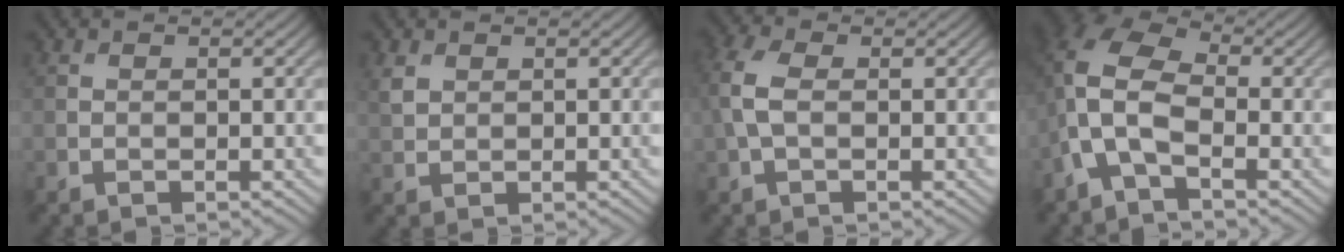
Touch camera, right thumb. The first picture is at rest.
{"total": 1.7, "force": [1.0, 1.2, 0.8], "torque": [-0.023, 0.000, 0.024]}
{"total": 4.4, "force": [0.2, 2.5, 3.6], "torque": [-0.106, 0.010, -0.003]}
{"total": 8.5, "force": [-1.9, 4.4, 7.0], "torque": [-0.167, 0.011, -0.061]}